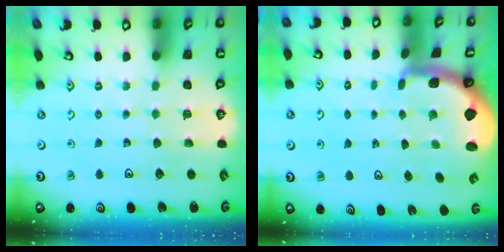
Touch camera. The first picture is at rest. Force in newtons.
{"total": 1.9, "press": 1.9, "slide": 0.4}